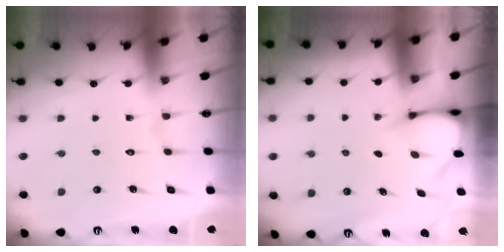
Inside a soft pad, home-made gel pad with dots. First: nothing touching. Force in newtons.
{"total": 3.3, "press": 3.3, "slide": 0.3}